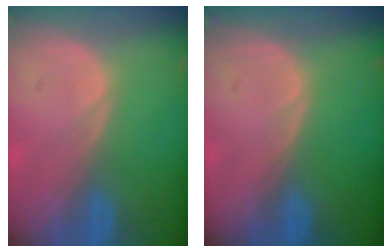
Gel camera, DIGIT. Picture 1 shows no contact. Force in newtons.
{"total": 0.0}